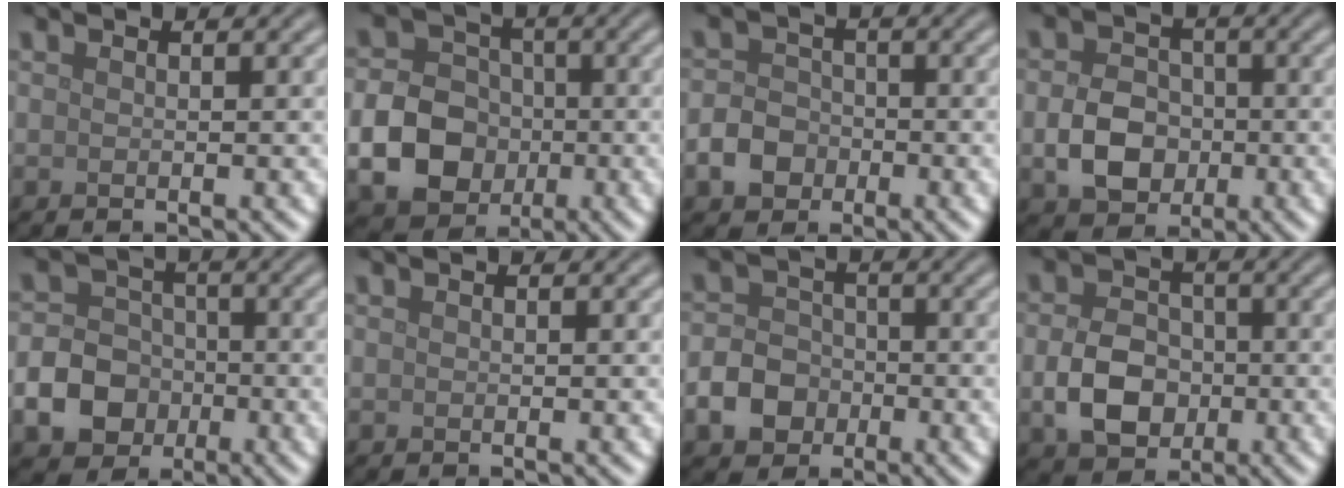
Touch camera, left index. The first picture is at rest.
{"total": 7.6, "force": [-1.8, 6.2, 3.9], "torque": [-0.071, -0.007, -0.049]}
{"total": 3.1, "force": [-1.3, 2.5, 1.3], "torque": [-0.024, 0.002, -0.027]}
{"total": 4.9, "force": [-1.1, 3.8, 2.8], "torque": [-0.051, -0.001, -0.022]}
{"total": 6.1, "force": [-2.1, 5.2, 2.4], "torque": [-0.030, -0.003, -0.064]}
{"total": 0.0}
{"total": 3.9, "force": [-1.5, 3.1, 1.7], "torque": [-0.030, 0.001, -0.034]}
{"total": 5.4, "force": [-1.2, 4.1, 3.3], "torque": [-0.064, -0.002, -0.024]}